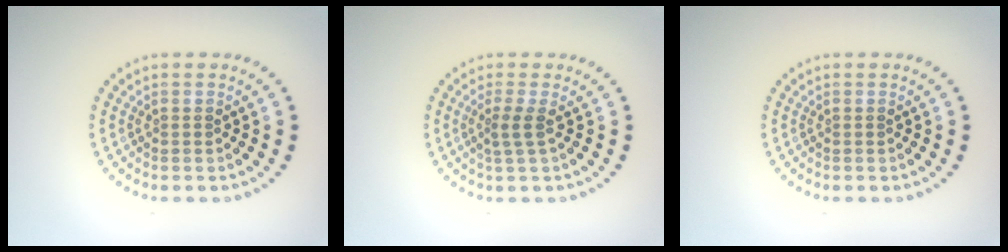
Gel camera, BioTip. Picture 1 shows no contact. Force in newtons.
{"total": 1.7, "press": 1.1, "slide": 1.3}
{"total": 0.0}